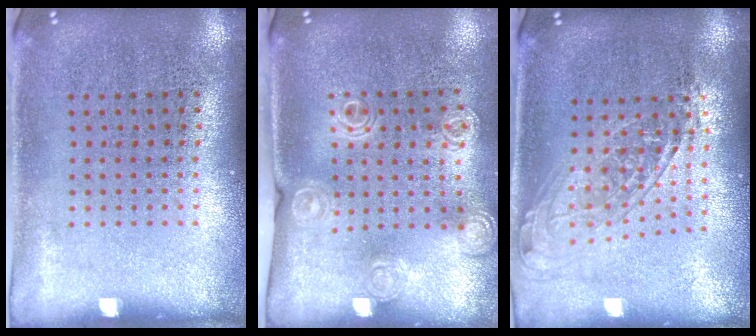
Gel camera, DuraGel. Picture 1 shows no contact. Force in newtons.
{"total": 1.4, "press": 1.4, "slide": 0.4}
{"total": 1.5, "press": 1.3, "slide": 0.9}